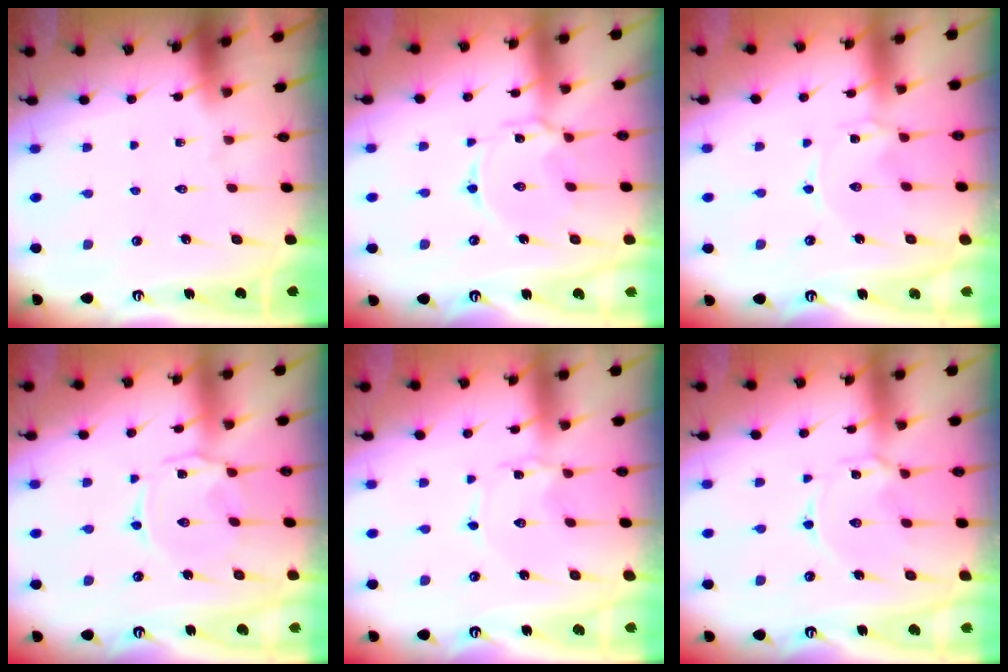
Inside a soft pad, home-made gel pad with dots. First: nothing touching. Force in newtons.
{"total": 3.6, "press": 3.6, "slide": 0.4}
{"total": 0.0}
{"total": 1.9, "press": 1.9, "slide": 0.3}
{"total": 0.6, "press": 0.6, "slide": 0.1}
{"total": 2.3, "press": 2.3, "slide": 0.3}